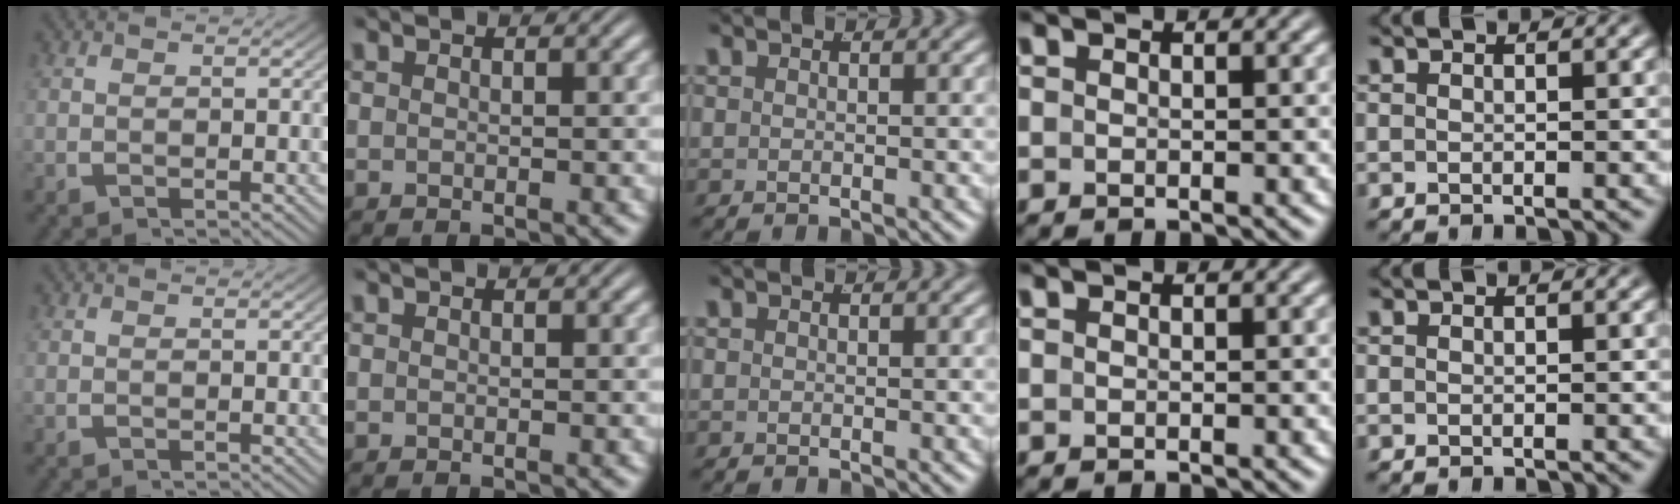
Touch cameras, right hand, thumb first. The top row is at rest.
{}